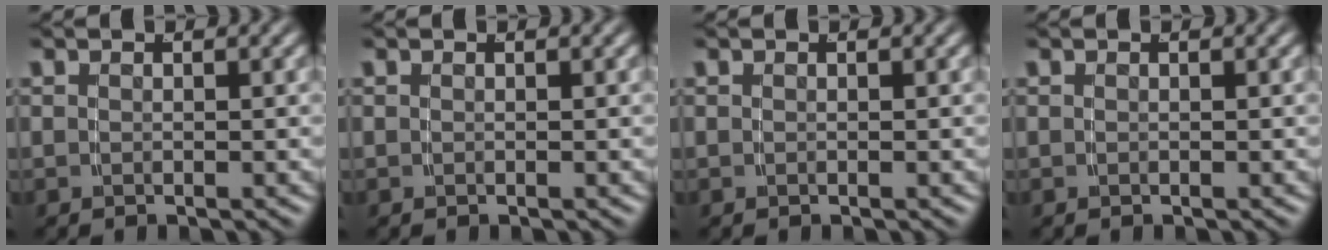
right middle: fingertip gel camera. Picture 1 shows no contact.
{"total": 0.0}
{"total": 0.0}
{"total": 0.0}